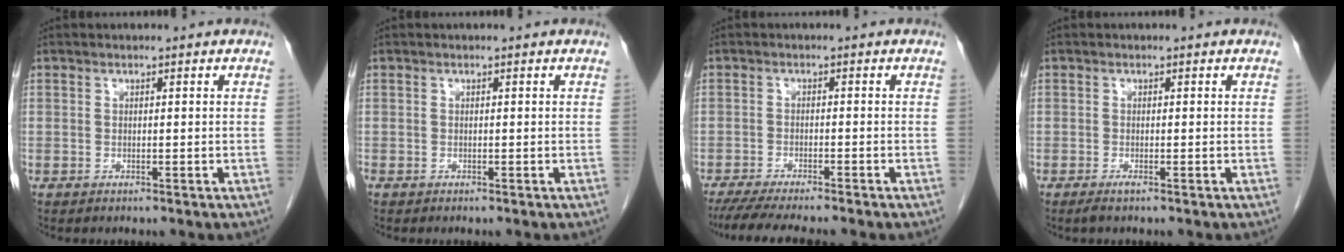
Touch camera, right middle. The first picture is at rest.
{"total": 0.0}
{"total": 8.9, "force": [-7.6, 0.1, 4.6], "torque": [-0.060, -0.018, -0.119]}
{"total": 1.0, "force": [-0.7, -0.1, 0.7], "torque": [-0.015, -0.003, -0.014]}